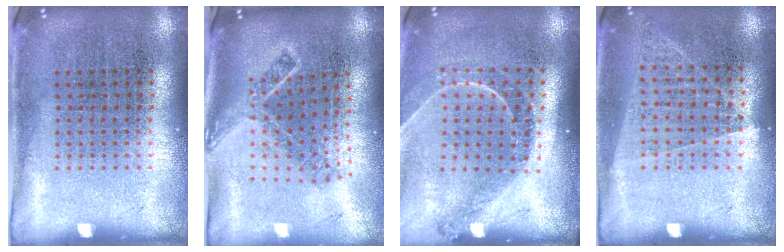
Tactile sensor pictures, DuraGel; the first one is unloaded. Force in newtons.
{"total": 1.9, "press": 1.3, "slide": 1.4}
{"total": 1.2, "press": 1.2, "slide": 0.1}
{"total": 1.0, "press": 0.9, "slide": 0.4}